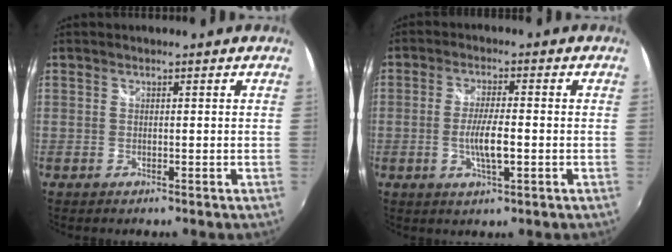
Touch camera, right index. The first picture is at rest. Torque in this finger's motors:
{"motor_torque": [0.13, -0.04, 0.19, 0.06]}